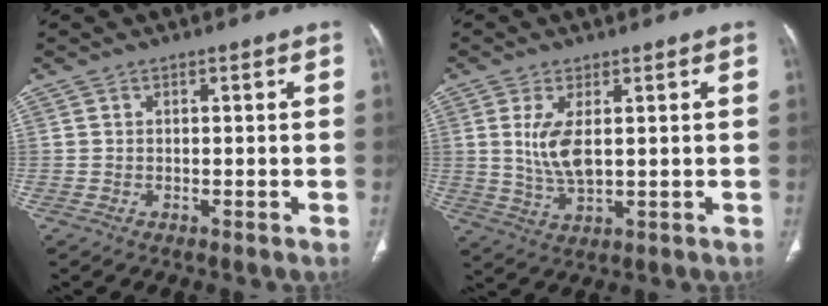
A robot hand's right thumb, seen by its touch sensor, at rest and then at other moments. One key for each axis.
{"total": 7.0, "fx": 1.2, "fy": 2.9, "fz": 6.2, "tx": -0.135, "ty": -0.014, "tz": 0.032}